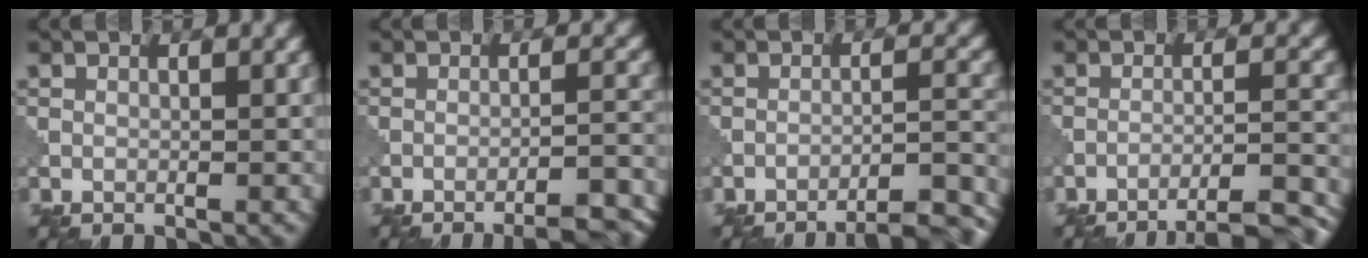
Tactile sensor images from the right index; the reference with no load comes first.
{"total": 7.8, "force": [-6.3, 2.2, 4.1], "torque": [-0.028, 0.013, -0.057]}
{"total": 11.0, "force": [-9.9, 2.6, 4.0], "torque": [-0.021, 0.023, -0.107]}
{"total": 11.5, "force": [-10.3, 2.5, 4.3], "torque": [-0.036, 0.018, -0.118]}